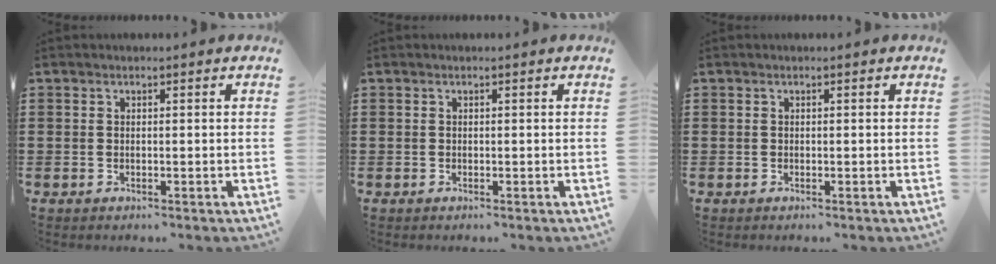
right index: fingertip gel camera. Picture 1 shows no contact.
{"total": 0.0}
{"total": 0.0}